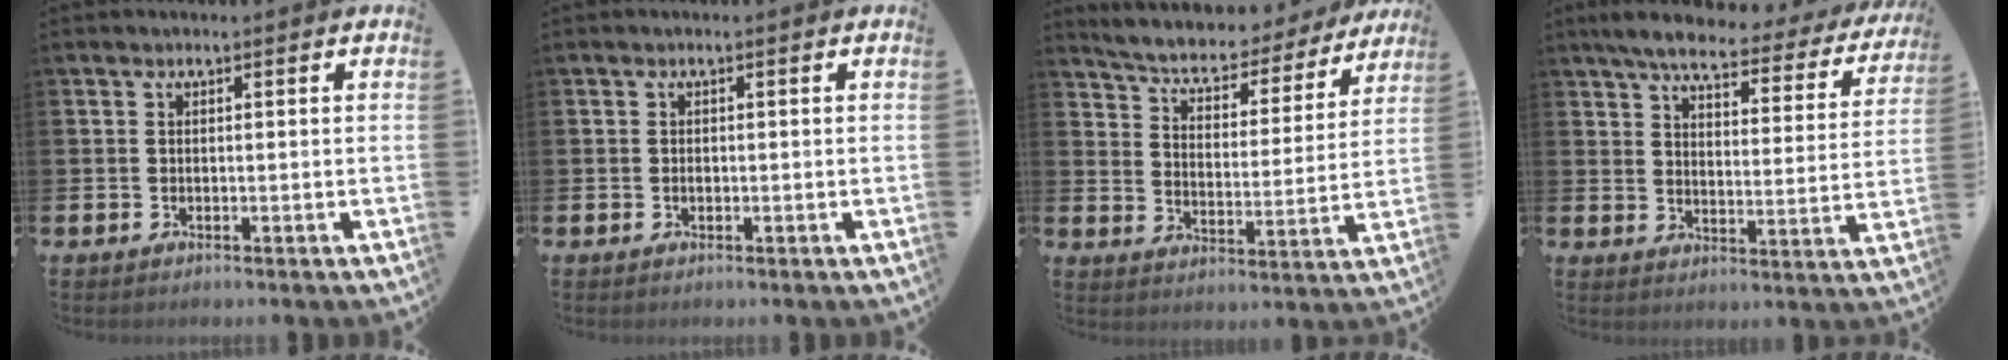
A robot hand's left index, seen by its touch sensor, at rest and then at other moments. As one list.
[{"total": 0.6, "force": [-0.2, 0.4, 0.4], "torque": [-0.005, 0.002, -0.005]}, {"total": 5.5, "force": [5.0, 1.7, 1.3], "torque": [-0.056, -0.040, 0.080]}, {"total": 5.9, "force": [5.1, 1.1, 2.7], "torque": [-0.070, -0.032, 0.080]}]